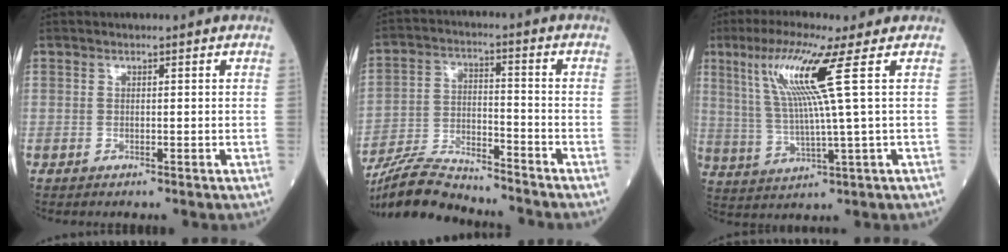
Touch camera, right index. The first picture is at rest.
{"total": 14.8, "force": [-13.7, 2.2, 5.1], "torque": [-0.103, 0.001, -0.241]}
{"total": 11.6, "force": [4.3, -1.4, 10.6], "torque": [-0.218, 0.007, 0.086]}